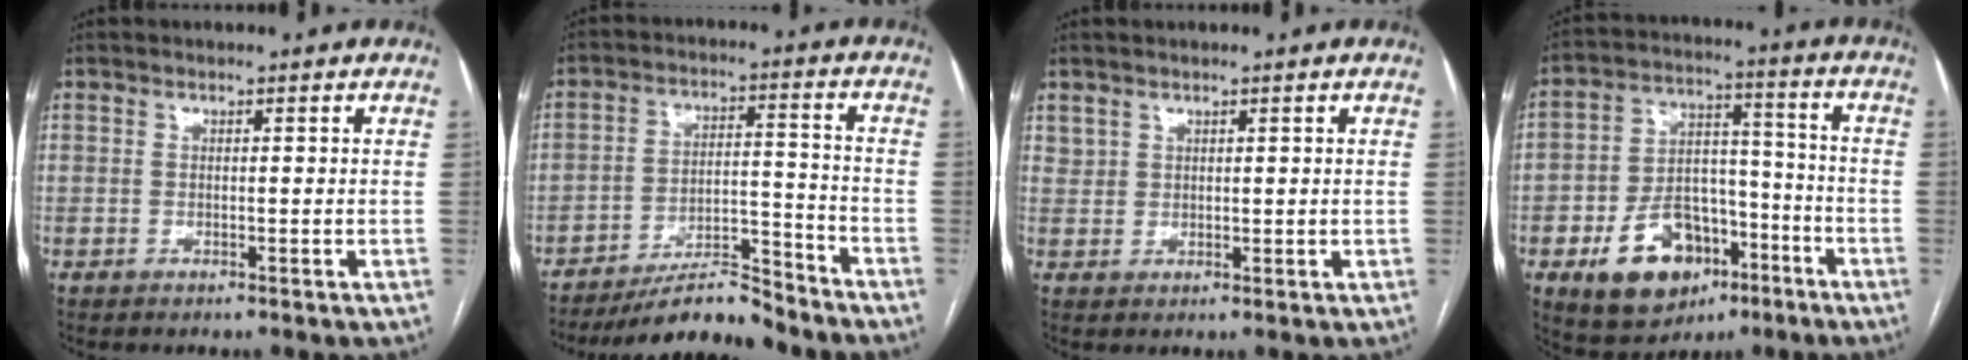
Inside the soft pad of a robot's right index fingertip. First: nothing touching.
{"total": 10.3, "force": [-9.5, 1.5, 3.7], "torque": [-0.053, 0.014, -0.161]}
{"total": 1.9, "force": [1.7, 1.0, 0.3], "torque": [0.003, 0.000, 0.033]}
{"total": 14.5, "force": [-7.0, 9.0, 9.0], "torque": [-0.158, 0.020, -0.105]}